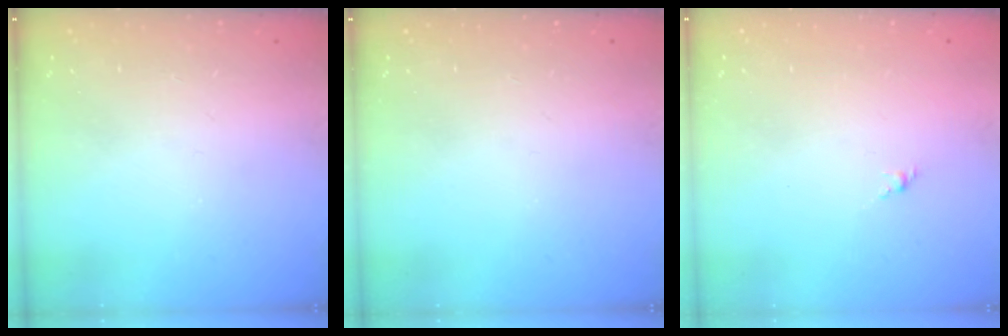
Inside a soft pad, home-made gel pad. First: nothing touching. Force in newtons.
{"total": 0.0}
{"total": 1.6, "press": 1.5, "slide": 0.6}